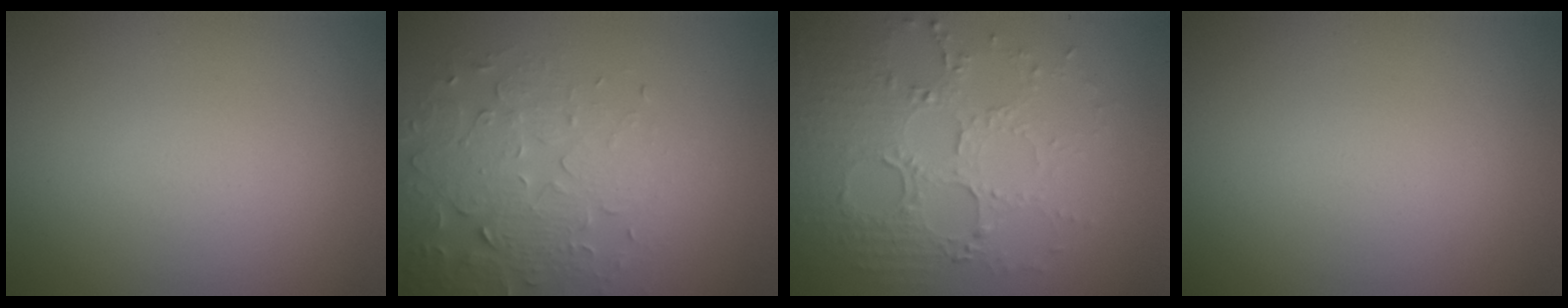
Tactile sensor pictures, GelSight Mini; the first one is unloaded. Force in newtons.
{"total": 3.9, "press": 3.6, "slide": 1.7}
{"total": 5.6, "press": 3.9, "slide": 4.1}
{"total": 0.0}